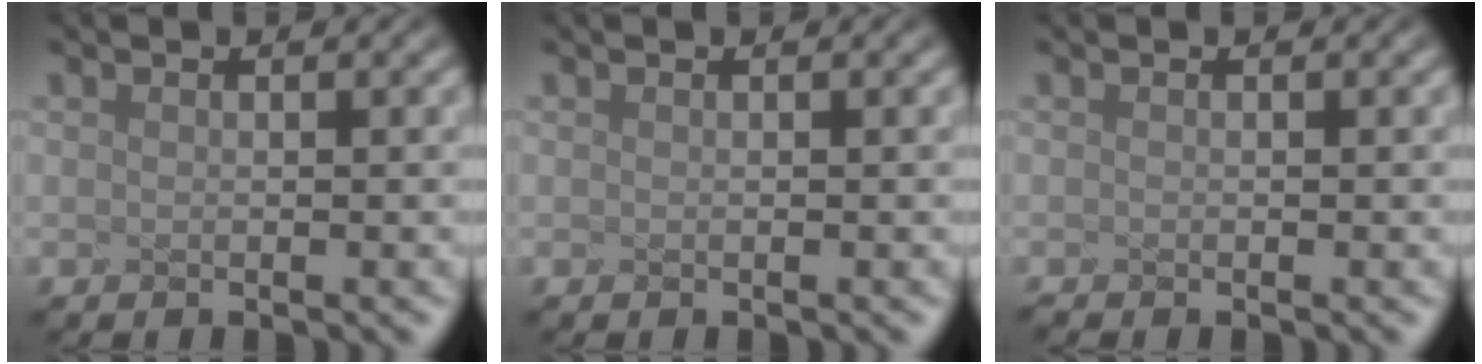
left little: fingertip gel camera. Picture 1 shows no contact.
{"total": 0.0}
{"total": 0.9, "force": [-0.9, 0.0, 0.3], "torque": [-0.001, 0.004, -0.005]}